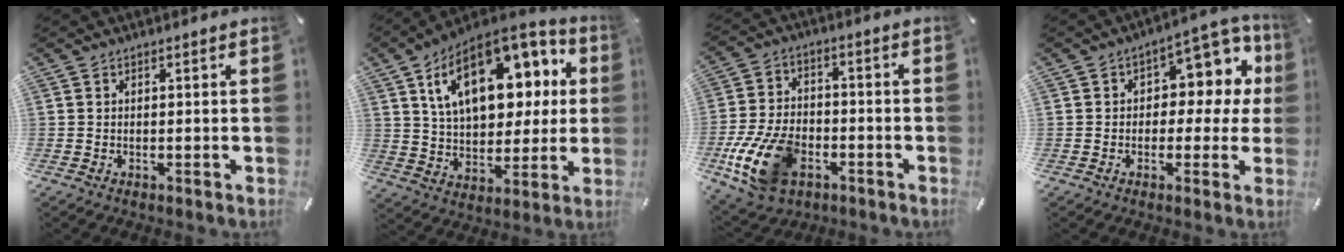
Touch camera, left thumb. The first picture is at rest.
{"total": 21.4, "force": [8.8, 12.7, 14.7], "torque": [-0.252, -0.035, 0.150]}
{"total": 15.1, "force": [-6.1, 9.6, 9.8], "torque": [-0.202, 0.031, -0.103]}
{"total": 10.3, "force": [2.8, 6.7, 7.3], "torque": [-0.083, -0.027, 0.045]}